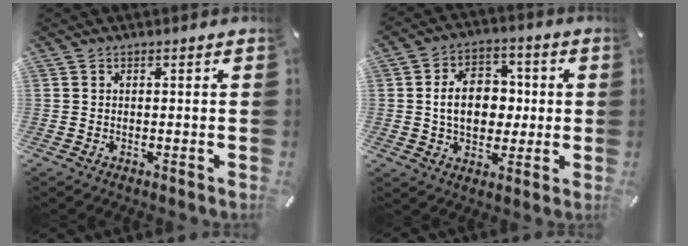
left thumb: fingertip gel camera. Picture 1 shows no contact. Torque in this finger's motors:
{"motor_torque": [0.38, 0.35, 0.52, -0.38, 0.33]}